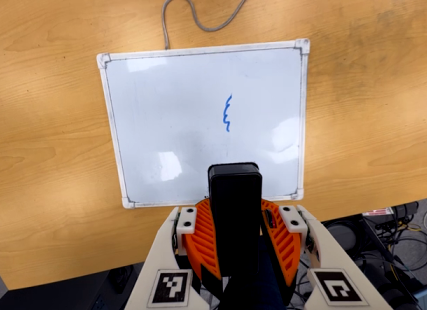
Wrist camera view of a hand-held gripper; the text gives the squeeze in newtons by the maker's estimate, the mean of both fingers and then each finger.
{"total": 8.3, "left": 9.1, "right": 7.4}